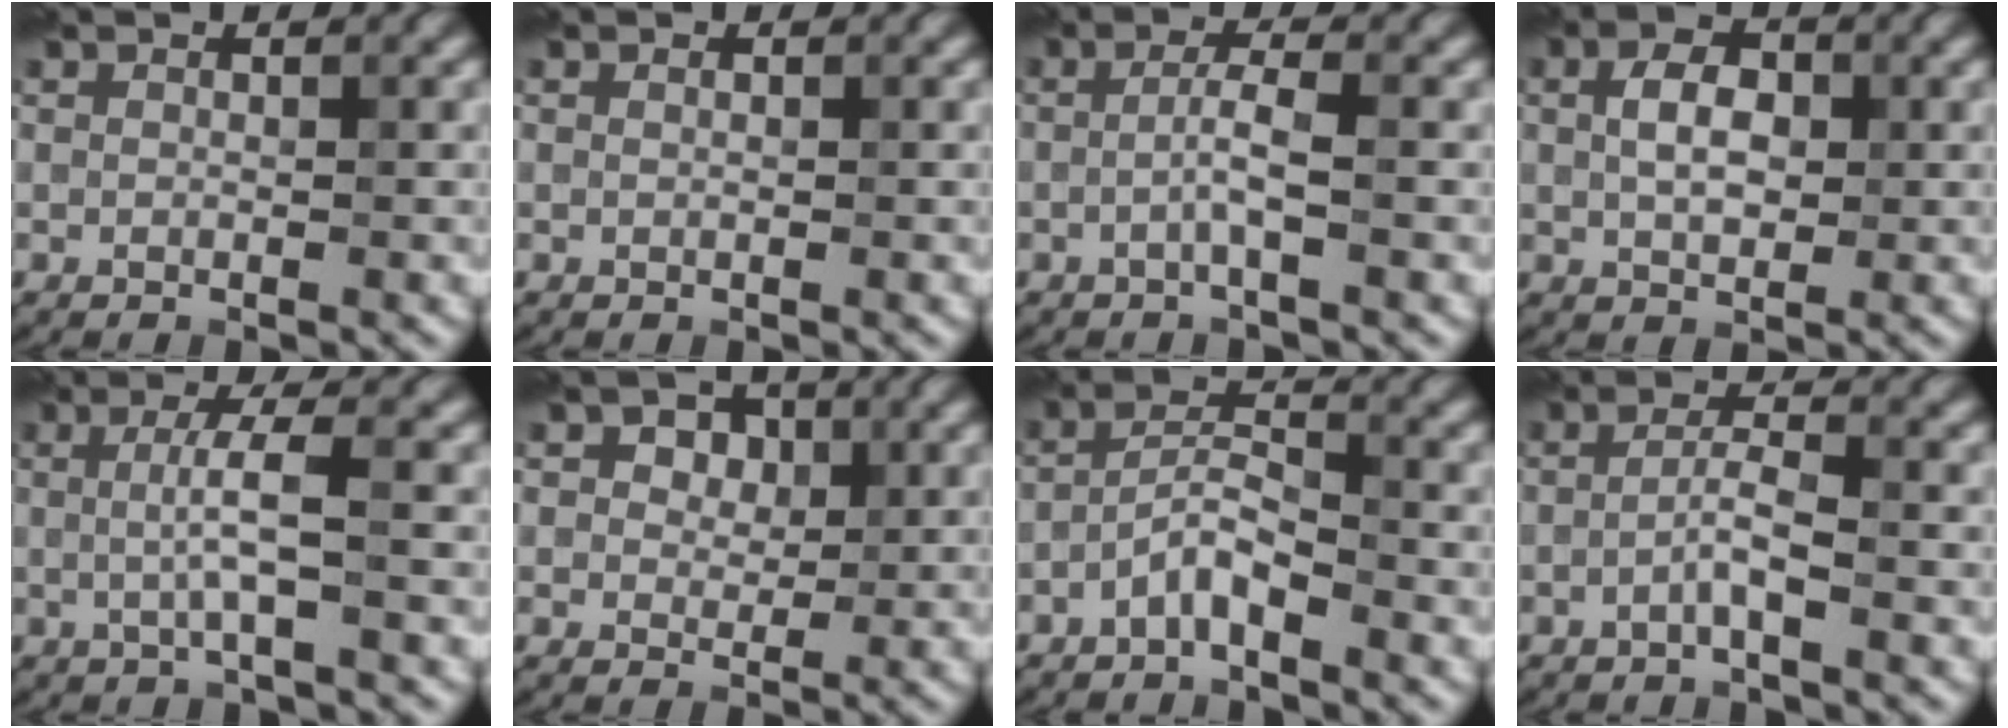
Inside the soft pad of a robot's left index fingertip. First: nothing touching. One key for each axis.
{"total": 0.0}
{"total": 1.9, "fx": -0.5, "fy": -0.1, "fz": 1.8, "tx": -0.036, "ty": 0.009, "tz": -0.015}
{"total": 3.3, "fx": 0.6, "fy": 1.9, "fz": 2.6, "tx": -0.051, "ty": 0.006, "tz": 0.008}
{"total": 2.9, "fx": 0.1, "fy": 0.1, "fz": 2.9, "tx": -0.056, "ty": 0.001, "tz": -0.001}
{"total": 2.9, "fx": 1.4, "fy": 2.1, "fz": 1.6, "tx": -0.016, "ty": 0.006, "tz": -0.002}
{"total": 2.6, "fx": -1.8, "fy": 0.5, "fz": 1.8, "tx": -0.038, "ty": 0.013, "tz": -0.042}
{"total": 1.8, "fx": -0.8, "fy": -0.1, "fz": 1.6, "tx": -0.033, "ty": 0.011, "tz": -0.021}